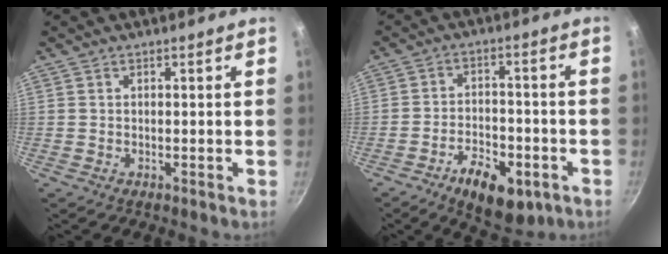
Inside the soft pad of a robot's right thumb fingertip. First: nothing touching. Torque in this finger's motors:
{"motor_torque": [-0.24, 0.47, 0.55, 0.17, 0.13]}